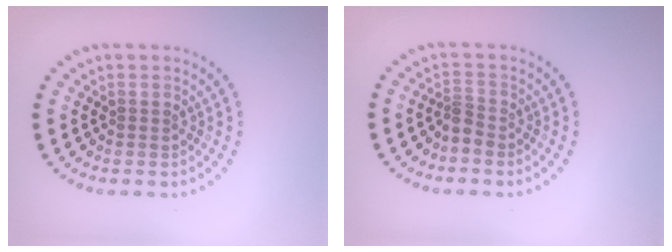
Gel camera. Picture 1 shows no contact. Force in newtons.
{"total": 1.7, "press": 1.2, "slide": 1.1}